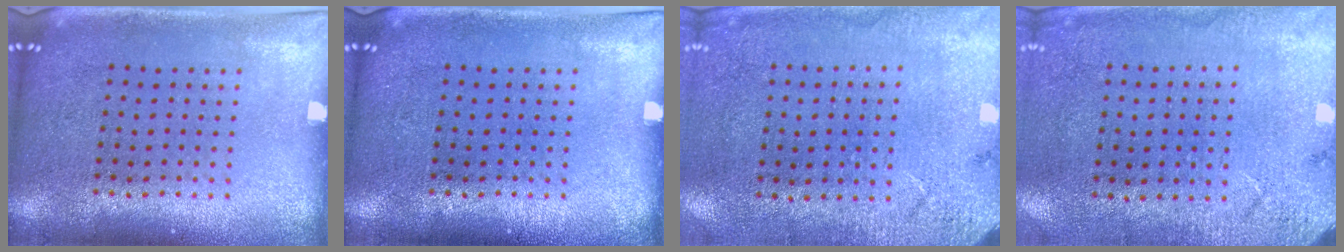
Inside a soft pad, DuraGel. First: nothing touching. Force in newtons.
{"total": 0.0}
{"total": 2.7, "press": 2.3, "slide": 1.3}
{"total": 2.6, "press": 2.2, "slide": 1.3}